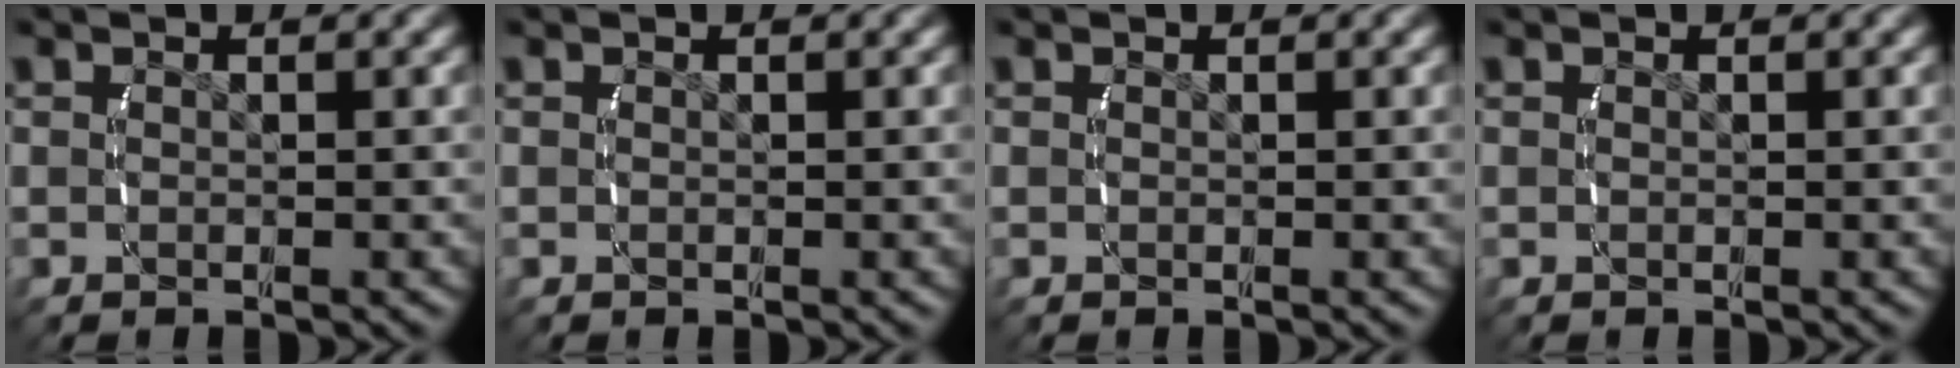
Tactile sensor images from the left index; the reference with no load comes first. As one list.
[{"total": 0.0}, {"total": 0.0}, {"total": 0.0}]